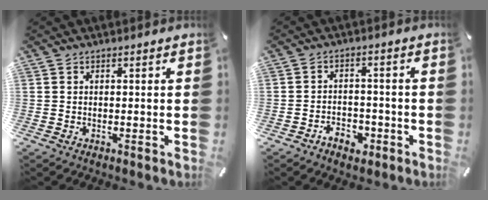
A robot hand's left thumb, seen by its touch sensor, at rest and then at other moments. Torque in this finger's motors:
{"motor_torque": [0.00, 0.00, 0.26, 0.26, 0.00]}